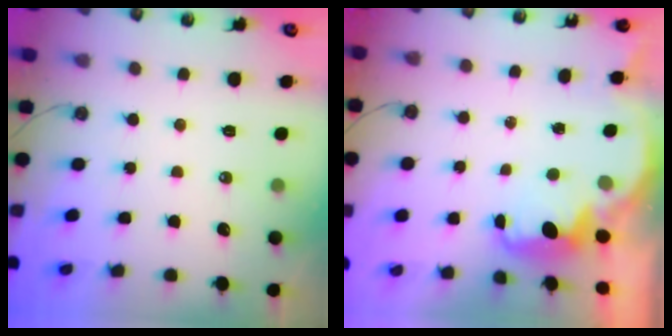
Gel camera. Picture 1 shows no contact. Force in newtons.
{"total": 2.7, "press": 2.6, "slide": 0.6}